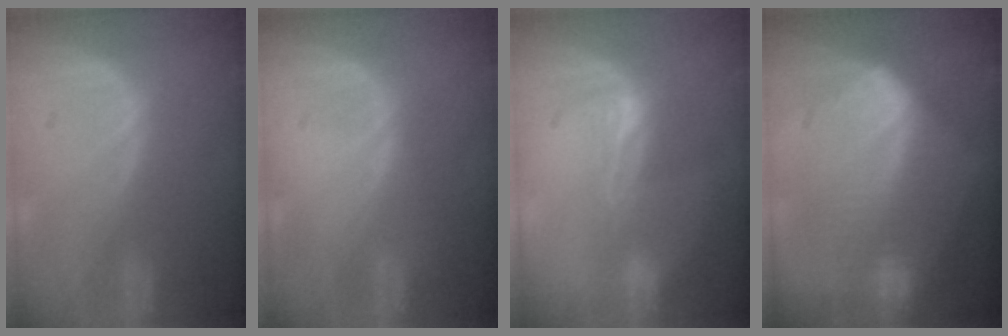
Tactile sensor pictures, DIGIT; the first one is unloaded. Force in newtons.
{"total": 0.0}
{"total": 2.7, "press": 2.3, "slide": 1.5}
{"total": 10.3, "press": 10.3, "slide": 0.4}